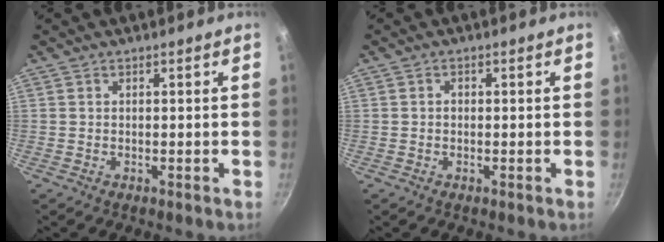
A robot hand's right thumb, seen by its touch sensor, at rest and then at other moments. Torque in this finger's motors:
{"motor_torque": [-0.39, 0.21, 0.04, 0.03, -0.01]}